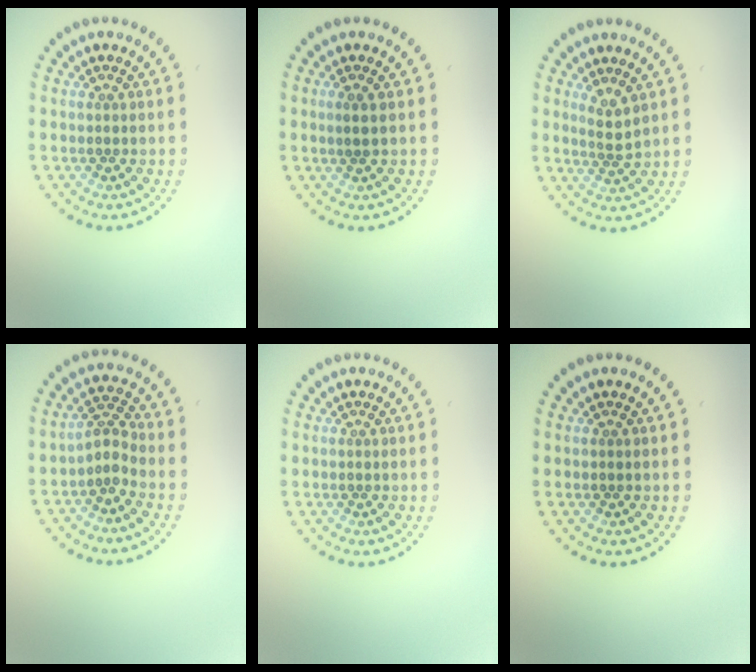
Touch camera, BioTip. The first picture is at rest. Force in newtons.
{"total": 1.1, "press": 1.0, "slide": 0.3}
{"total": 1.9, "press": 1.4, "slide": 1.2}
{"total": 2.0, "press": 1.5, "slide": 1.4}
{"total": 0.0}
{"total": 0.0}